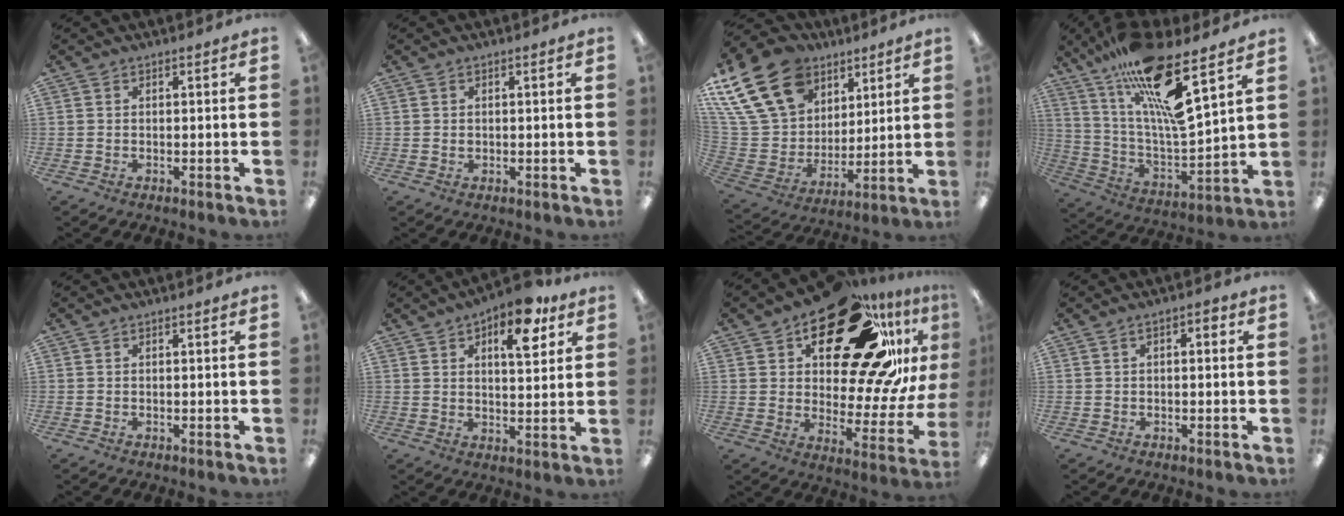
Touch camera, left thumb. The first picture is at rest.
{"total": 0.9, "force": [0.2, 0.8, 0.2], "torque": [-0.005, 0.004, 0.003]}
{"total": 25.1, "force": [13.5, 17.3, 12.1], "torque": [-0.256, -0.053, 0.263]}
{"total": 20.6, "force": [13.8, 4.1, 14.8], "torque": [-0.267, -0.089, 0.224]}
{"total": 0.0}
{"total": 12.2, "force": [6.8, 6.0, 8.1], "torque": [-0.097, -0.028, 0.111]}
{"total": 28.6, "force": [17.5, 12.6, 18.8], "torque": [-0.256, -0.112, 0.292]}
{"total": 1.8, "force": [-0.1, 1.1, 1.5], "torque": [-0.026, 0.008, -0.003]}